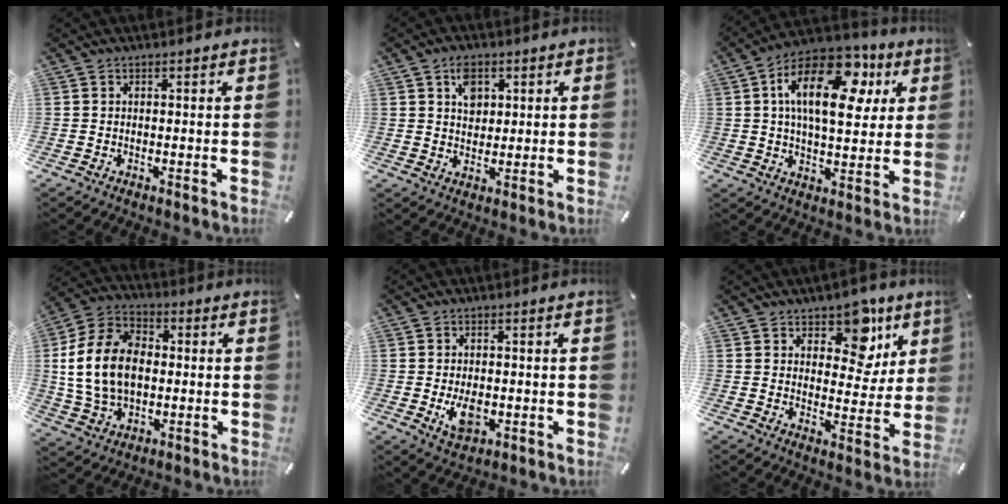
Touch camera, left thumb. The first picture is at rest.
{"total": 5.6, "force": [2.0, 4.5, 2.7], "torque": [-0.033, -0.002, 0.030]}
{"total": 20.0, "force": [6.6, 10.7, 15.5], "torque": [-0.259, -0.016, 0.106]}
{"total": 15.6, "force": [0.0, 11.6, 10.4], "torque": [-0.235, 0.016, -0.002]}
{"total": 5.8, "force": [-0.9, 3.5, 4.6], "torque": [-0.090, -0.004, -0.016]}
{"total": 11.9, "force": [7.4, 6.8, 6.4], "torque": [-0.074, -0.051, 0.125]}